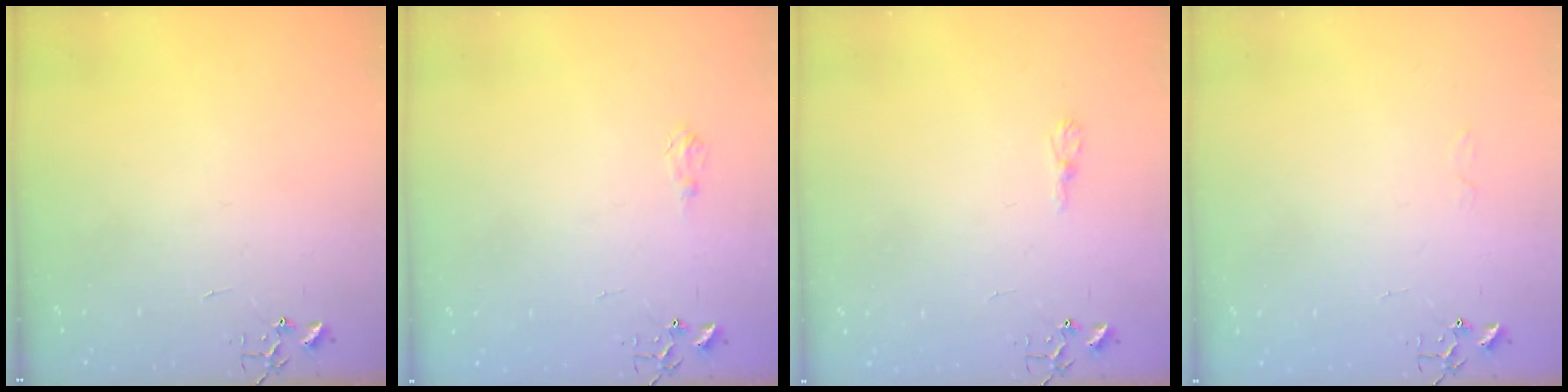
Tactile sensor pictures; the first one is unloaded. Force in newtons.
{"total": 5.7, "press": 5.7, "slide": 0.6}
{"total": 5.2, "press": 5.1, "slide": 0.5}
{"total": 3.9, "press": 3.9, "slide": 0.4}